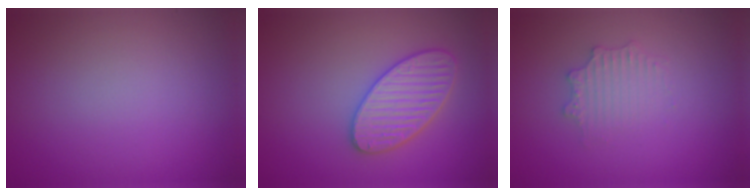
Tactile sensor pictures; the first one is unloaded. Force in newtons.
{"total": 3.9, "press": 3.8, "slide": 0.8}
{"total": 2.2, "press": 2.2, "slide": 0.4}